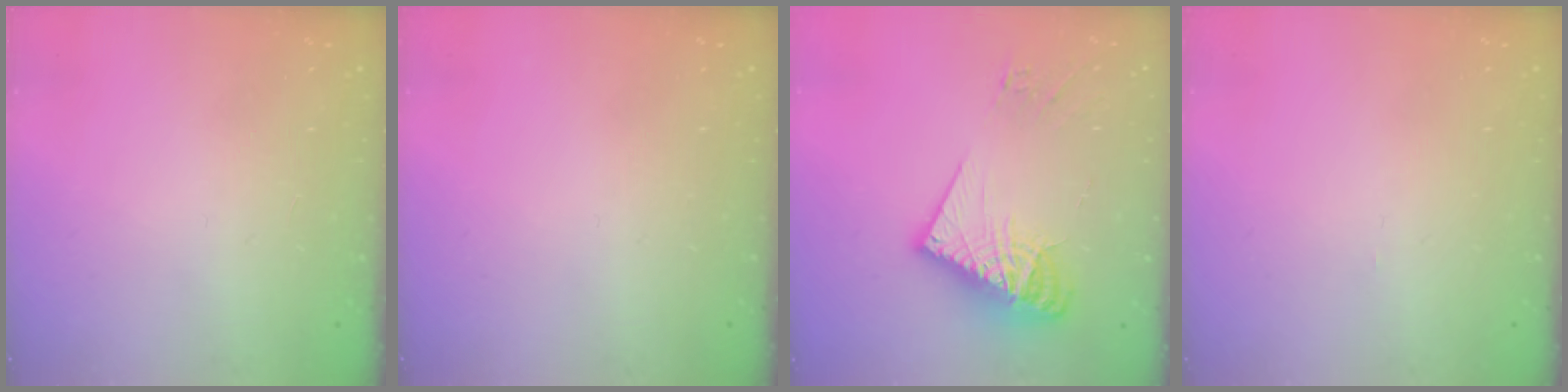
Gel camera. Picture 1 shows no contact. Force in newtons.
{"total": 0.0}
{"total": 15.4, "press": 15.3, "slide": 1.7}
{"total": 0.0}